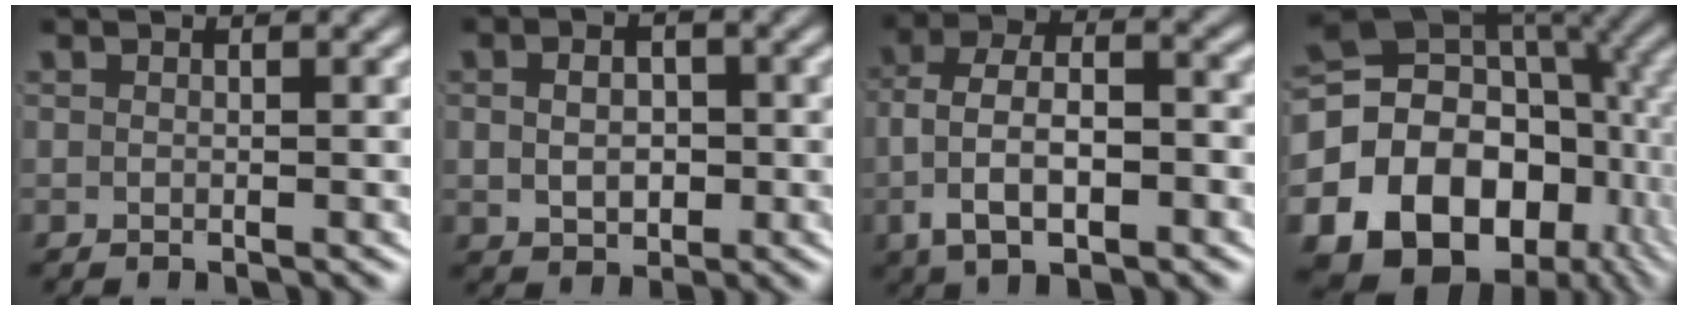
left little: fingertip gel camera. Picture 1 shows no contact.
{"total": 2.7, "force": [-0.1, 1.9, 2.0], "torque": [-0.023, -0.008, 0.007]}
{"total": 6.6, "force": [-1.8, 3.8, 5.1], "torque": [-0.091, -0.013, -0.023]}
{"total": 25.6, "force": [-4.4, 20.6, 14.6], "torque": [-0.313, -0.069, -0.066]}